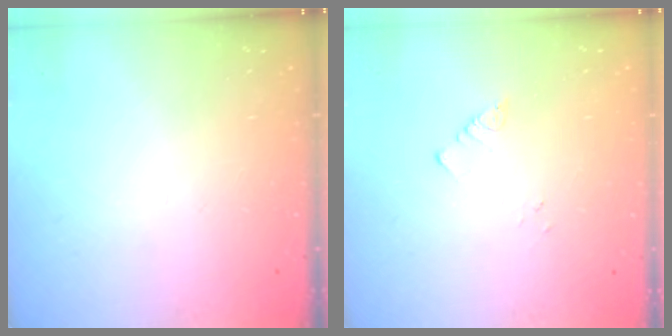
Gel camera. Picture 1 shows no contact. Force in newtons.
{"total": 1.8, "press": 1.8, "slide": 0.2}